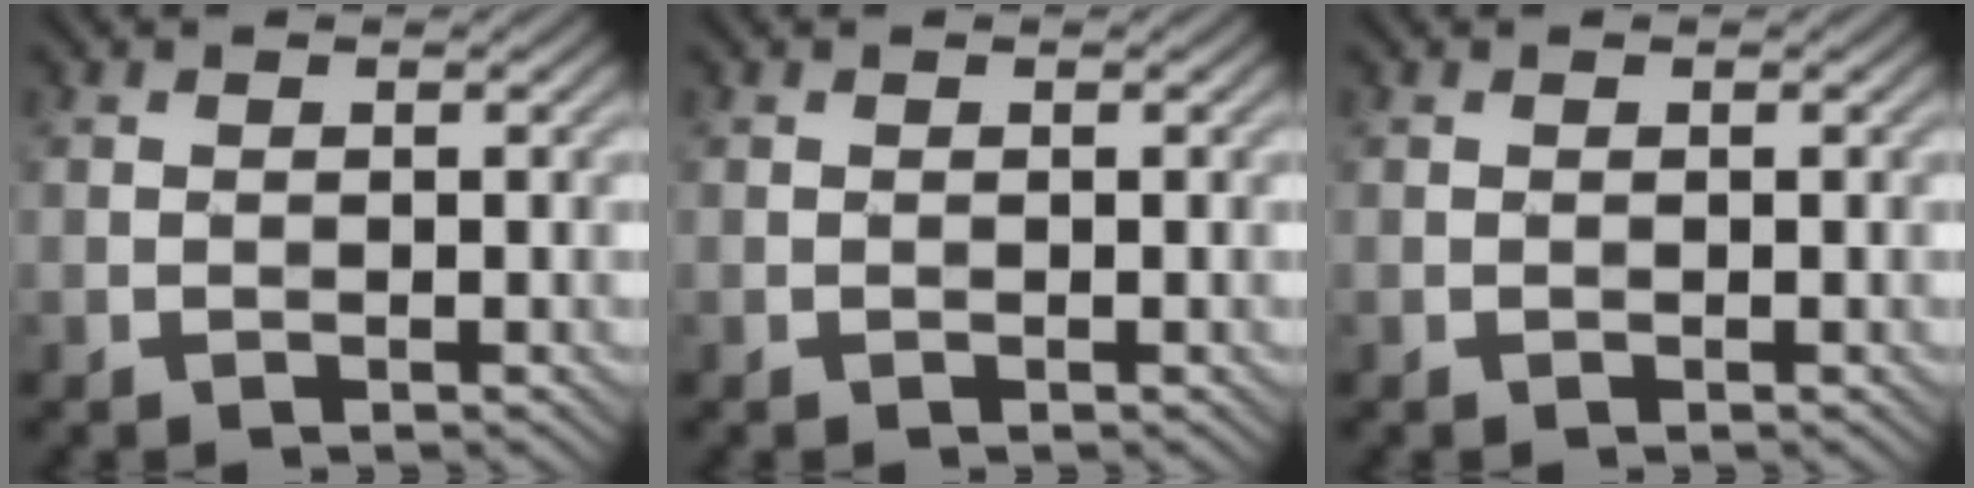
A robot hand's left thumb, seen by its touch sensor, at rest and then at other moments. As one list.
[{"total": 0.0}, {"total": 0.0}]